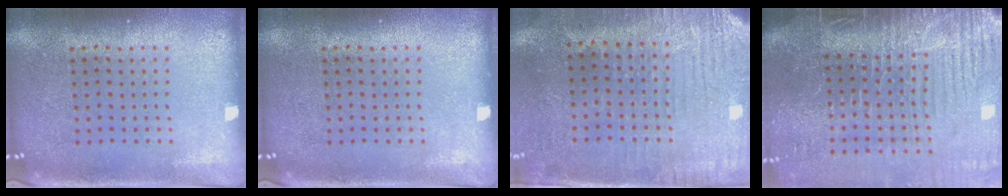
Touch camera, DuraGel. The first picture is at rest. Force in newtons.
{"total": 0.0}
{"total": 3.0, "press": 2.5, "slide": 1.6}
{"total": 4.6, "press": 4.1, "slide": 2.2}